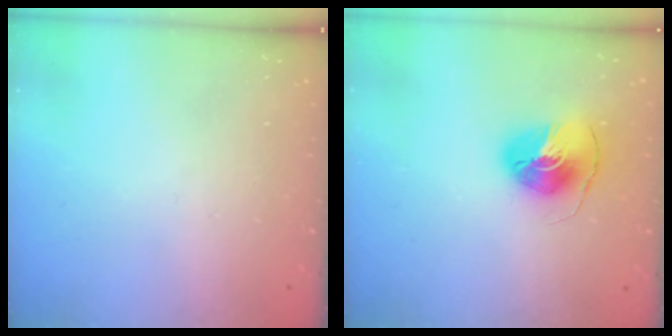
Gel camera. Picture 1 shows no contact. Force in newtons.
{"total": 8.1, "press": 8.1, "slide": 0.3}